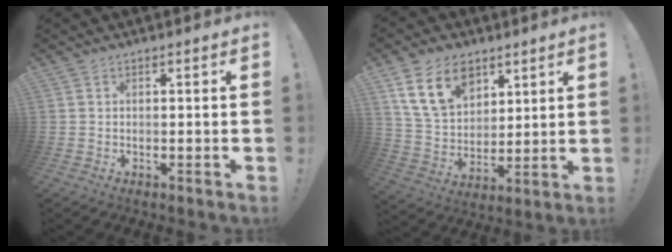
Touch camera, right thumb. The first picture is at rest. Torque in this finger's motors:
{"motor_torque": [0.28, 0.43, 0.90, 0.39, 0.31]}